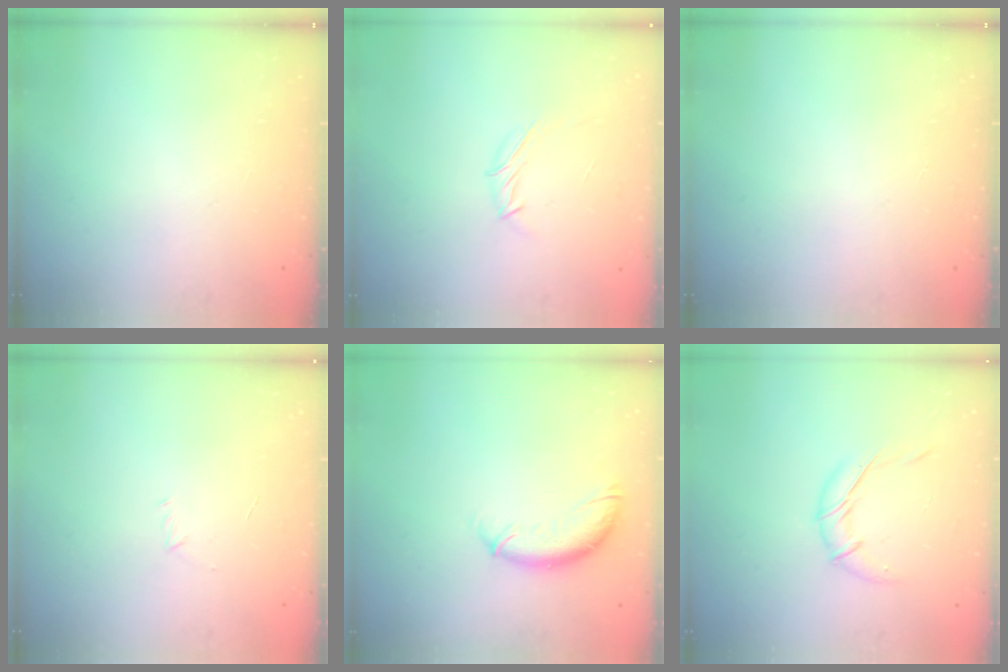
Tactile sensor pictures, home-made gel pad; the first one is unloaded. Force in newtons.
{"total": 5.7, "press": 5.7, "slide": 0.6}
{"total": 0.0}
{"total": 2.7, "press": 2.6, "slide": 0.7}
{"total": 10.3, "press": 10.2, "slide": 0.7}
{"total": 9.0, "press": 9.0, "slide": 0.2}